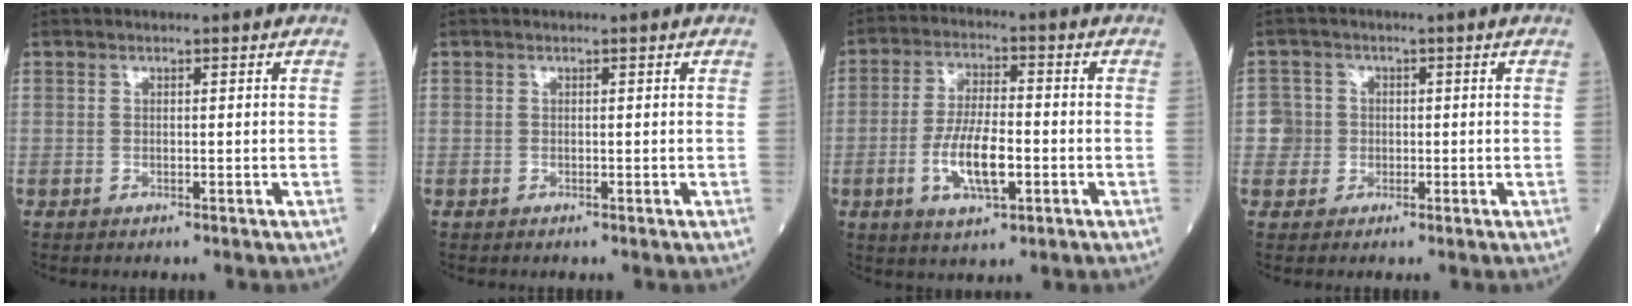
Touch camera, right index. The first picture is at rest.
{"total": 0.0}
{"total": 8.9, "force": [-2.5, 2.6, 8.2], "torque": [-0.164, -0.001, -0.044]}
{"total": 3.0, "force": [-0.4, 3.0, -0.2], "torque": [0.012, 0.009, -0.009]}